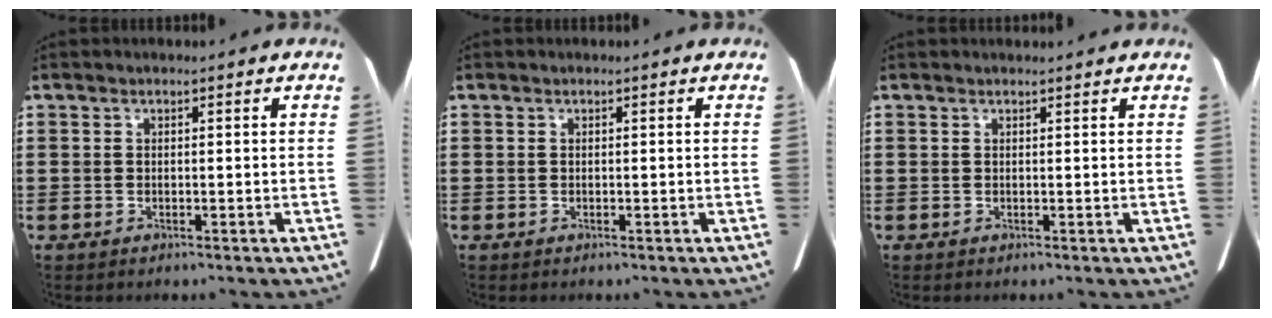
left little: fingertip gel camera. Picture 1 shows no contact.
{"total": 0.0}
{"total": 0.5, "force": [0.5, 0.0, 0.2], "torque": [0.003, -0.002, 0.008]}